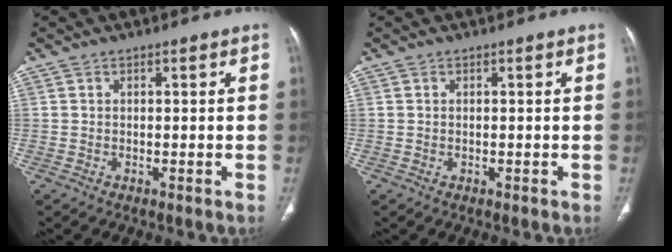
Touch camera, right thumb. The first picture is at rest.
{"total": 0.0}